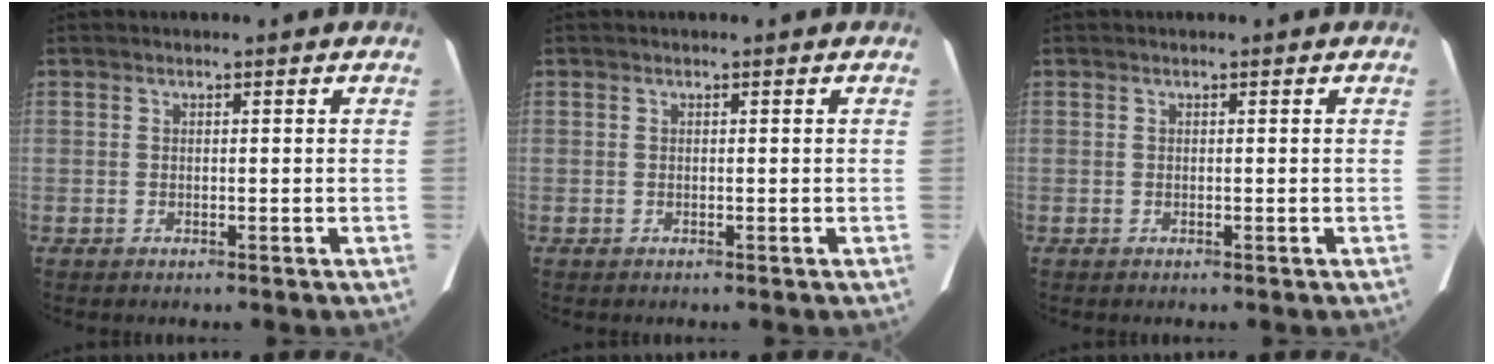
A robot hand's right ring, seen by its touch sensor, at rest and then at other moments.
{"total": 0.0}
{"total": 0.0}